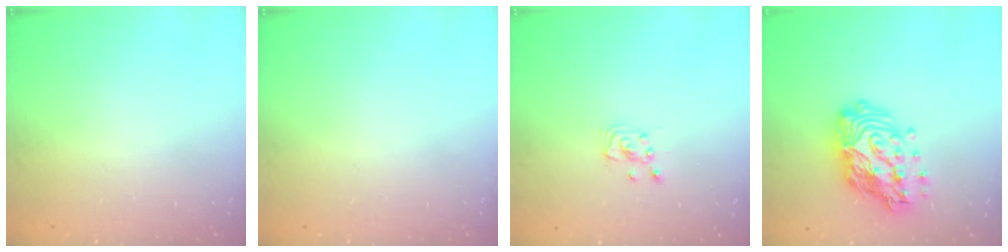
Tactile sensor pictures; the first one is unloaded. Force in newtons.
{"total": 0.0}
{"total": 2.5, "press": 2.5, "slide": 0.2}
{"total": 18.6, "press": 18.5, "slide": 1.9}